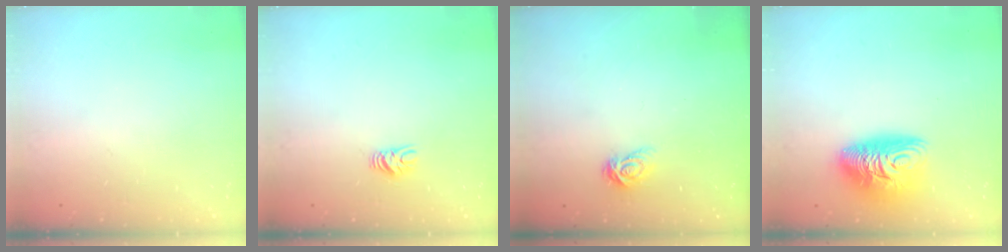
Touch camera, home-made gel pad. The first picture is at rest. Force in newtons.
{"total": 4.8, "press": 4.8, "slide": 0.4}
{"total": 3.5, "press": 3.5, "slide": 0.4}
{"total": 11.5, "press": 11.5, "slide": 0.9}